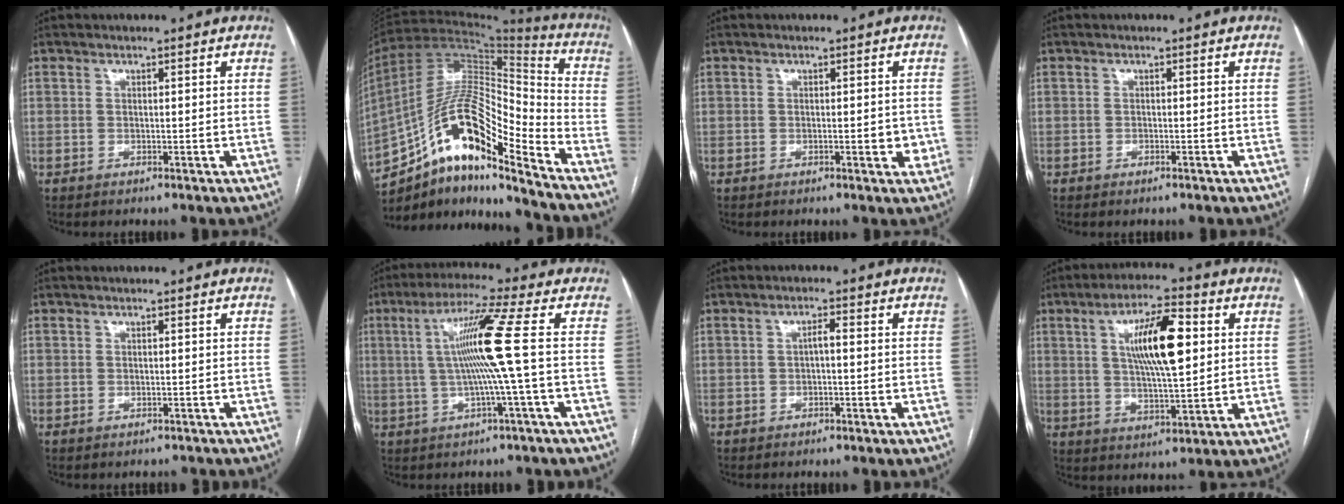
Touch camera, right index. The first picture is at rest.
{"total": 18.3, "force": [-11.7, 3.9, 13.5], "torque": [-0.251, 0.035, -0.200]}
{"total": 2.4, "force": [-0.4, 0.8, 2.3], "torque": [-0.032, -0.002, -0.003]}
{"total": 0.6, "force": [-0.4, 0.2, 0.4], "torque": [-0.008, -0.001, -0.003]}
{"total": 1.4, "force": [-1.1, 0.8, 0.0], "torque": [0.000, 0.001, -0.015]}
{"total": 10.1, "force": [0.5, -2.1, 9.8], "torque": [-0.182, 0.010, 0.015]}
{"total": 1.6, "force": [-0.1, 0.4, 1.5], "torque": [-0.027, 0.005, -0.002]}
{"total": 12.0, "force": [3.0, 2.6, 11.3], "torque": [-0.203, 0.012, 0.051]}